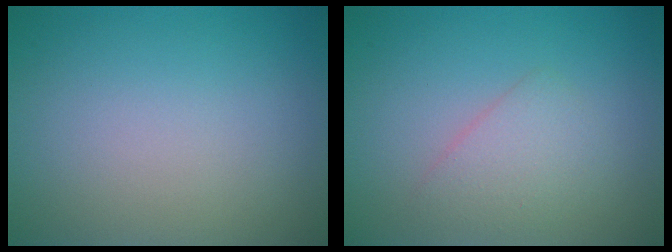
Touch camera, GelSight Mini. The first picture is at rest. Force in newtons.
{"total": 2.2, "press": 2.2, "slide": 0.1}